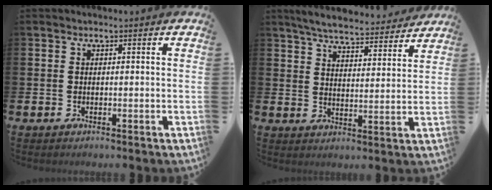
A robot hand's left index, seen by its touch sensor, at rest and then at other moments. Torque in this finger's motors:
{"motor_torque": [1.01, -1.13, 0.49, 0.17]}